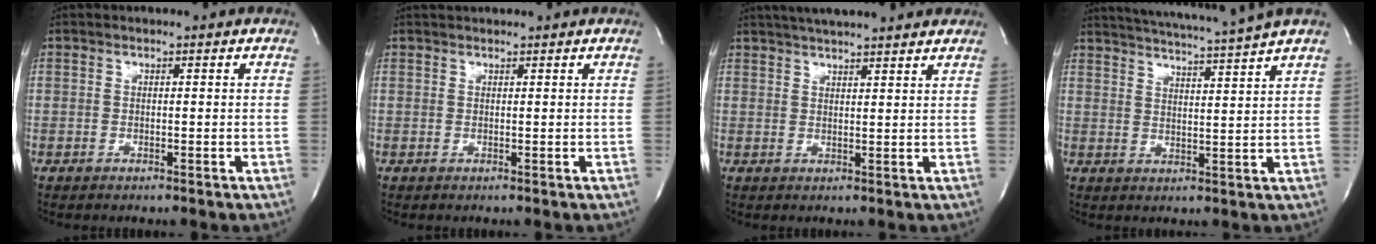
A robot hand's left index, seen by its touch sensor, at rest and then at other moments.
{"total": 1.7, "force": [1.6, 0.0, 0.3], "torque": [-0.004, 0.021, 0.031]}
{"total": 12.7, "force": [11.1, 1.1, 6.0], "torque": [-0.100, 0.029, 0.151]}
{"total": 12.3, "force": [11.1, -2.1, 4.9], "torque": [-0.089, -0.028, 0.157]}